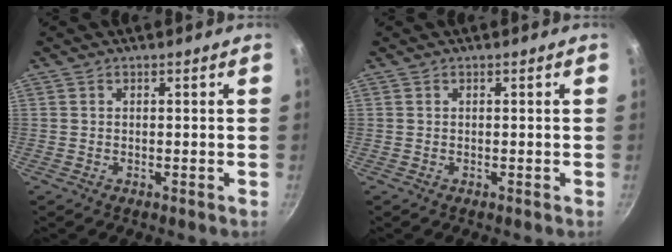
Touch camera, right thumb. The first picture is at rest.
{"total": 0.0}